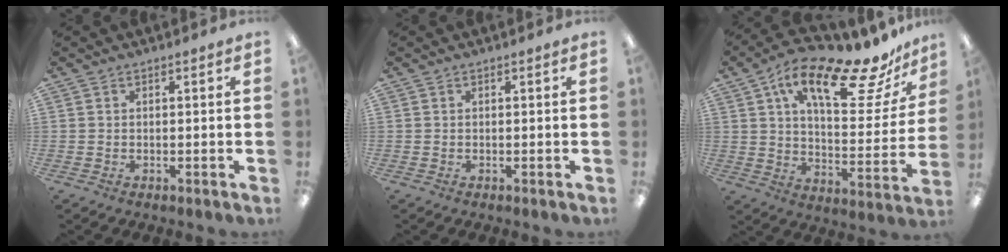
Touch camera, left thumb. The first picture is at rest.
{"total": 0.0}
{"total": 21.3, "force": [13.8, 7.3, 14.5], "torque": [-0.228, -0.074, 0.224]}